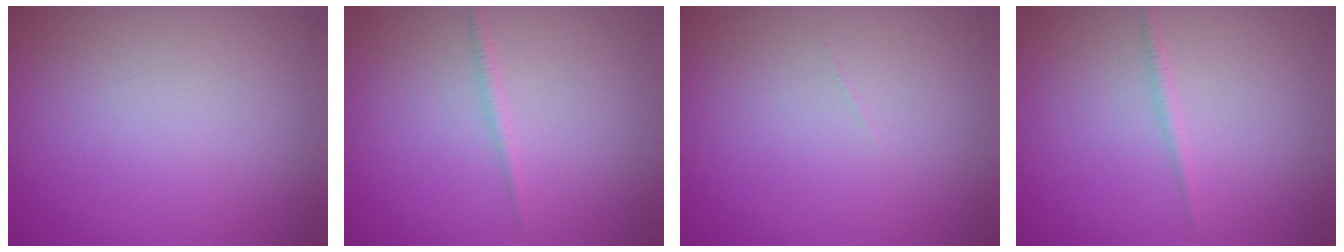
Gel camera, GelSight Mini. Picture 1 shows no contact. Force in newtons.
{"total": 0.8, "press": 0.8, "slide": 0.0}
{"total": 0.0}
{"total": 0.8, "press": 0.8, "slide": 0.0}